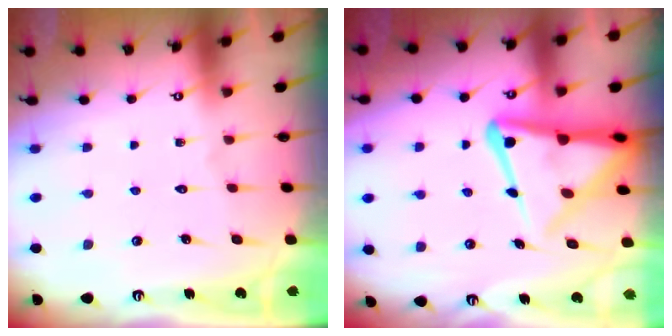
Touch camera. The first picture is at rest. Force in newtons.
{"total": 14.1, "press": 14.1, "slide": 1.3}